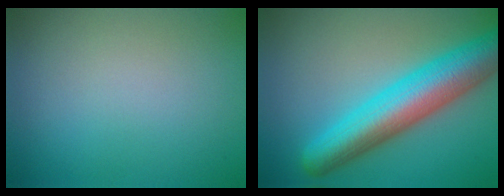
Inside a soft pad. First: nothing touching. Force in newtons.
{"total": 8.5, "press": 8.5, "slide": 0.3}